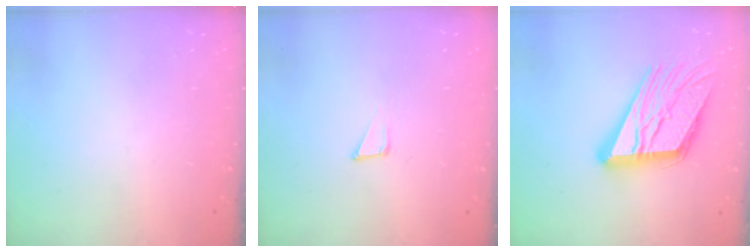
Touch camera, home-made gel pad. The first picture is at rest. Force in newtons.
{"total": 1.2, "press": 1.2, "slide": 0.0}
{"total": 19.0, "press": 18.9, "slide": 1.9}